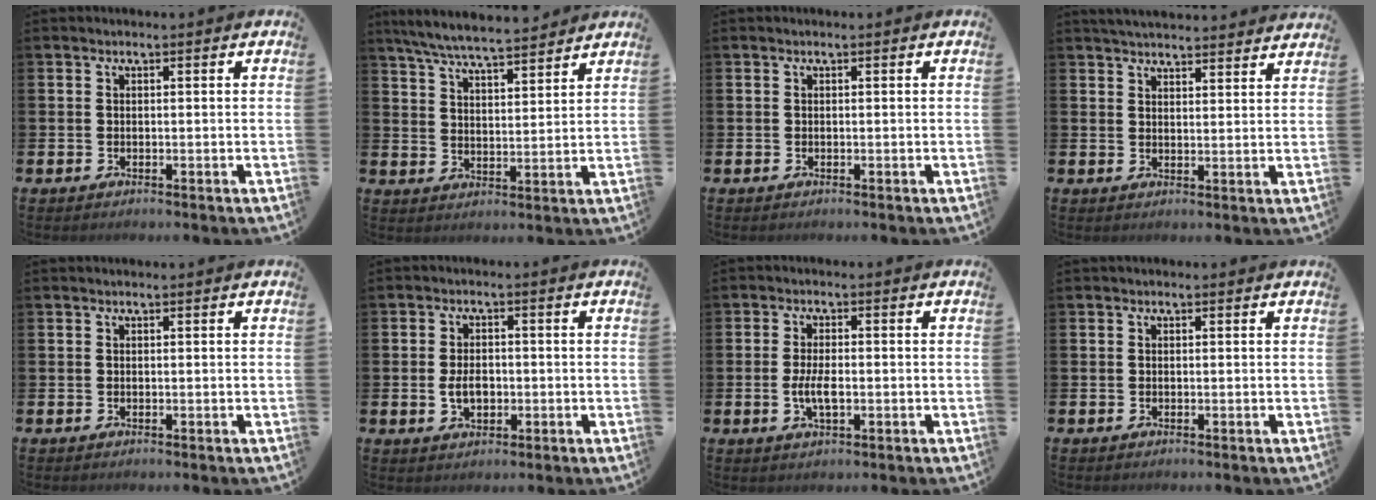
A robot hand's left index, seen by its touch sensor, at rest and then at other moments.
{"total": 6.7, "force": [6.4, 0.3, 2.0], "torque": [-0.063, -0.032, 0.115]}
{"total": 0.0}
{"total": 4.3, "force": [4.3, 0.2, 0.4], "torque": [-0.011, -0.025, 0.077]}
{"total": 0.0}
{"total": 3.3, "force": [-0.4, 2.2, 2.5], "torque": [-0.030, -0.001, -0.012]}
{"total": 3.7, "force": [-0.6, 1.5, 3.3], "torque": [-0.065, 0.000, -0.013]}
{"total": 0.0}